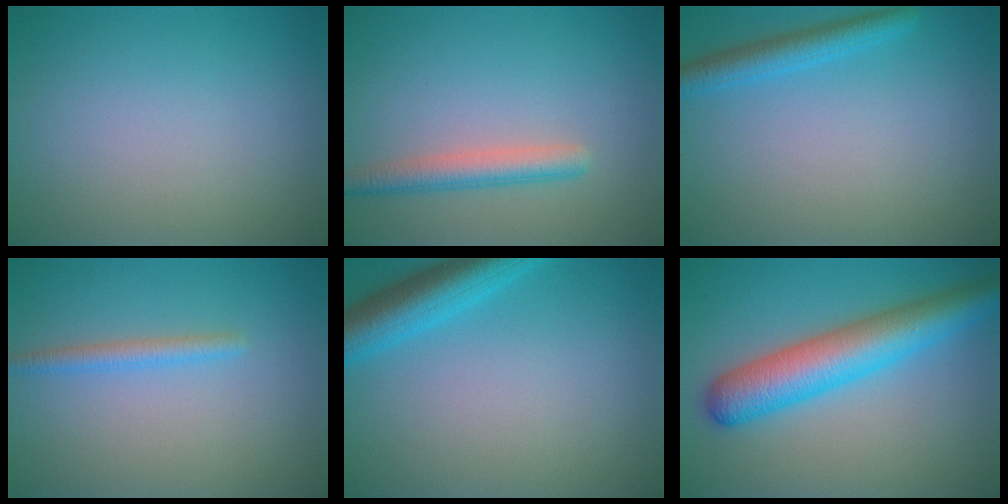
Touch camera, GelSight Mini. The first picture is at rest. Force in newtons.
{"total": 2.7, "press": 2.7, "slide": 0.3}
{"total": 2.8, "press": 2.8, "slide": 0.1}
{"total": 1.7, "press": 1.7, "slide": 0.1}
{"total": 5.0, "press": 5.0, "slide": 0.3}
{"total": 7.3, "press": 7.3, "slide": 0.2}